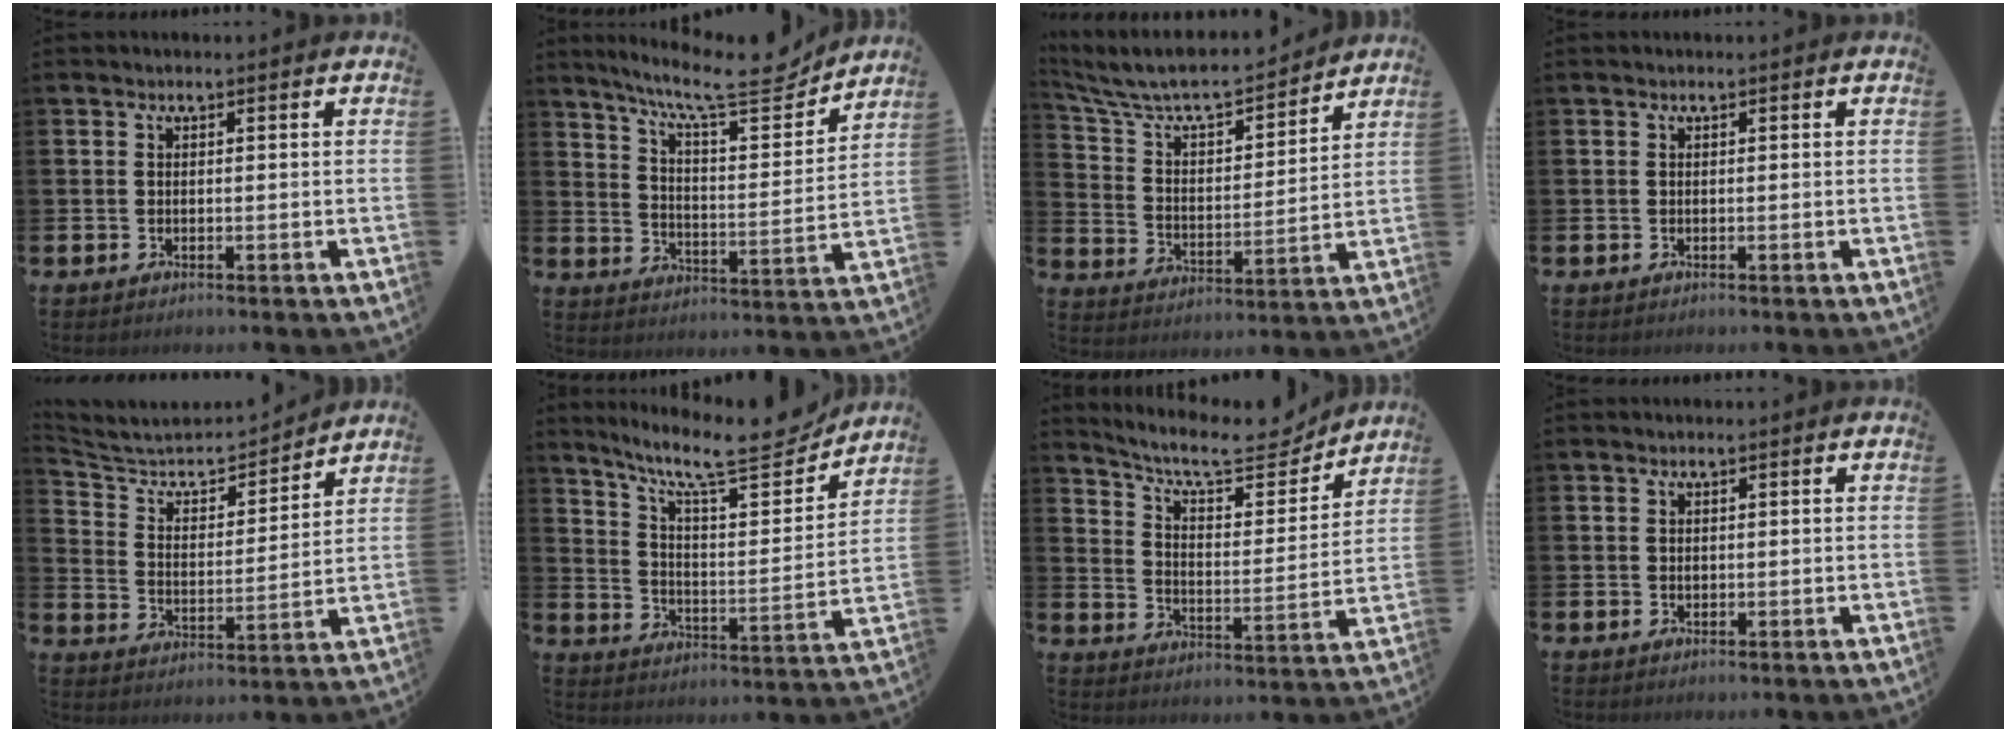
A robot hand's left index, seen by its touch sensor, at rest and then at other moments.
{"total": 10.5, "force": [9.1, 1.6, 4.9], "torque": [-0.109, -0.059, 0.152]}
{"total": 8.4, "force": [7.7, 2.1, 2.6], "torque": [-0.095, -0.055, 0.132]}
{"total": 0.0}
{"total": 6.3, "force": [5.8, 2.0, 1.6], "torque": [-0.072, -0.044, 0.095]}
{"total": 11.1, "force": [9.5, 1.8, 5.5], "torque": [-0.123, -0.064, 0.157]}
{"total": 10.0, "force": [8.9, 2.5, 3.8], "torque": [-0.091, -0.062, 0.151]}
{"total": 0.6, "force": [0.2, 0.5, 0.3], "torque": [0.000, 0.000, 0.001]}